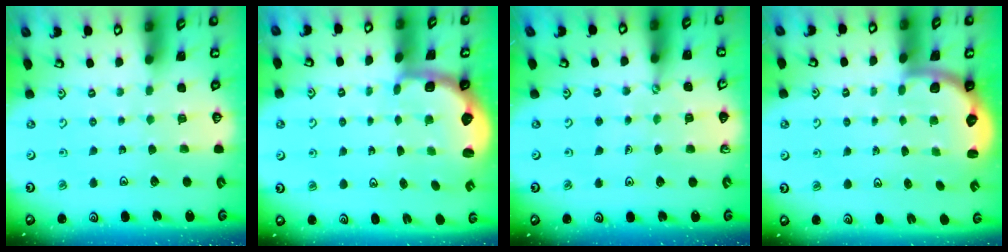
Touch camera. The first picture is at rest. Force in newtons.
{"total": 2.7, "press": 2.1, "slide": 1.7}
{"total": 1.4, "press": 1.3, "slide": 0.3}
{"total": 2.7, "press": 2.0, "slide": 1.7}